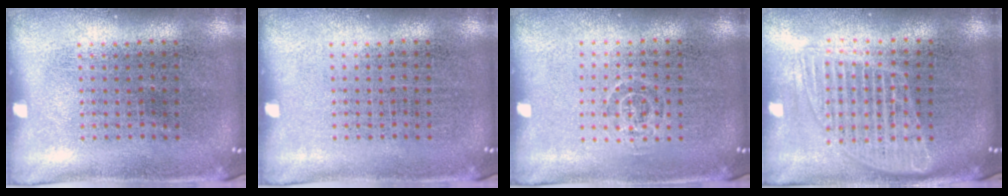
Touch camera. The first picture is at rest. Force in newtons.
{"total": 0.0}
{"total": 0.8, "press": 0.5, "slide": 0.6}
{"total": 1.7, "press": 1.5, "slide": 0.8}